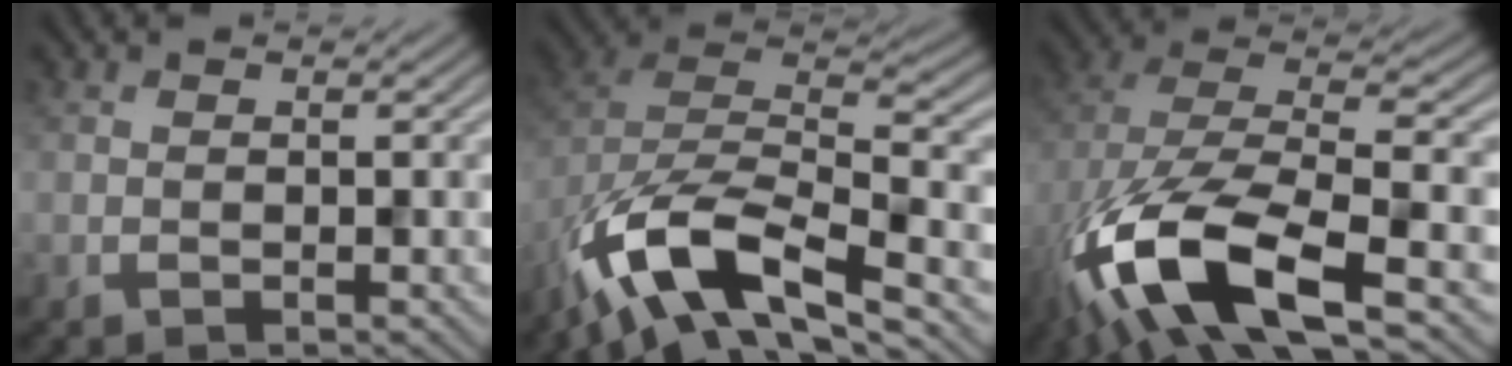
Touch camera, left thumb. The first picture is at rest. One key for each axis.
{"total": 13.5, "fx": -8.1, "fy": 5.7, "fz": 9.1, "tx": -0.193, "ty": -0.016, "tz": -0.149}
{"total": 16.1, "fx": -7.3, "fy": 7.0, "fz": 12.5, "tx": -0.294, "ty": -0.030, "tz": -0.118}